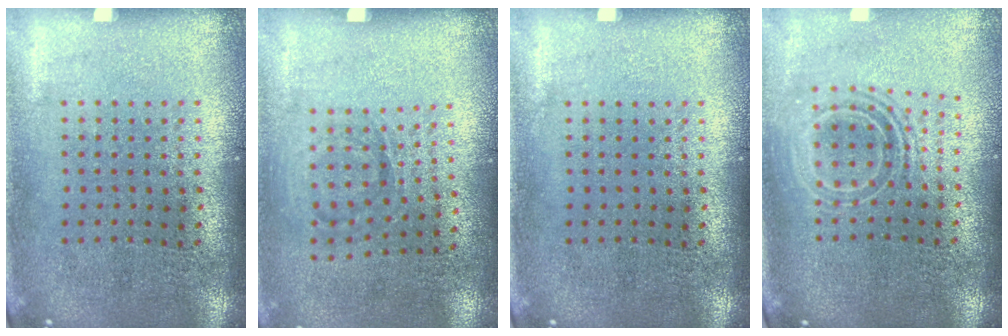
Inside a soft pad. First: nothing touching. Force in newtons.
{"total": 1.0, "press": 0.7, "slide": 0.7}
{"total": 0.0}
{"total": 1.8, "press": 1.3, "slide": 1.1}